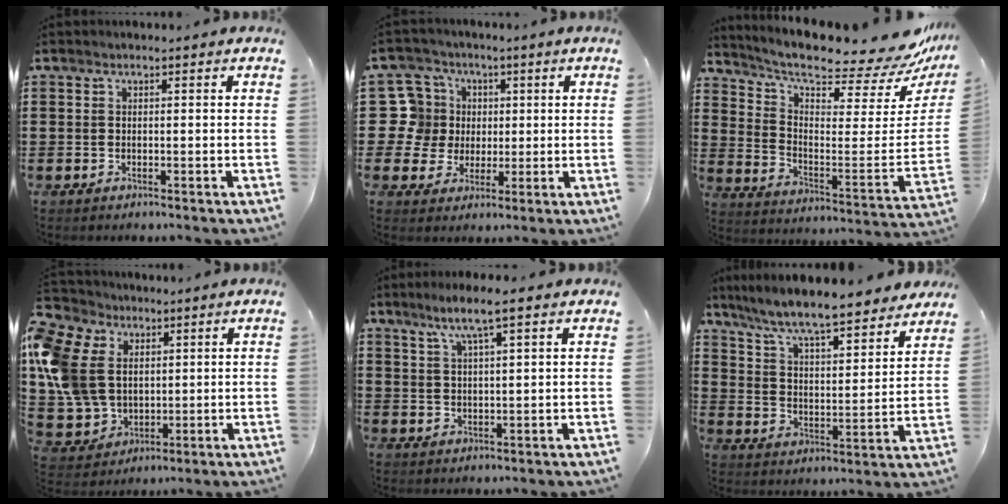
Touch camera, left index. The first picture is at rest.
{"total": 10.6, "force": [1.7, 9.9, 3.3], "torque": [-0.130, 0.010, 0.034]}
{"total": 8.9, "force": [7.9, 0.6, 4.1], "torque": [-0.094, -0.079, 0.127]}
{"total": 12.5, "force": [3.8, 9.6, 7.2], "torque": [-0.217, 0.005, 0.070]}
{"total": 5.3, "force": [3.3, 0.2, 4.2], "torque": [-0.087, 0.003, 0.056]}
{"total": 7.8, "force": [7.1, 0.2, 3.3], "torque": [-0.092, -0.047, 0.117]}